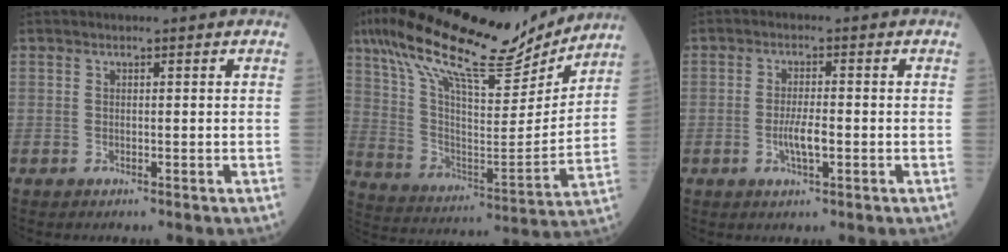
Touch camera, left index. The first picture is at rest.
{"total": 23.2, "force": [18.8, 4.9, 12.7], "torque": [-0.235, 0.008, 0.306]}
{"total": 3.7, "force": [-1.6, 0.7, 3.2], "torque": [-0.065, -0.007, -0.029]}